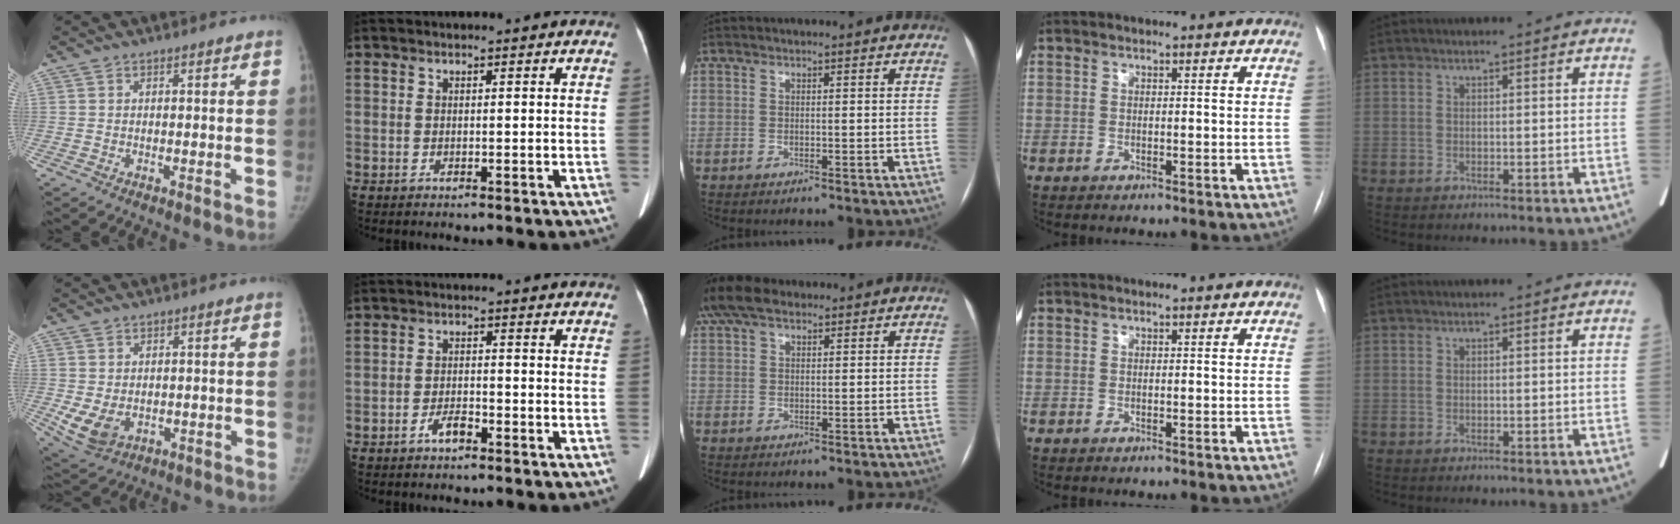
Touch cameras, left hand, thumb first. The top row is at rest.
{"thumb": {"total": 6.4, "force": [-1.0, 4.7, 4.1], "torque": [-0.070, -0.009, 0.000]}, "index": {"total": 2.6, "force": [-1.9, 0.8, 1.6], "torque": [-0.031, 0.002, -0.034]}, "middle": {"total": 6.8, "force": [5.1, 2.8, 3.5], "torque": [-0.083, 0.039, 0.100]}}